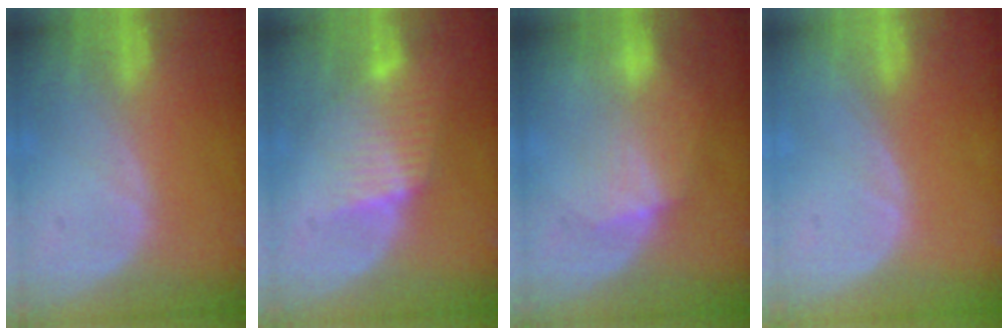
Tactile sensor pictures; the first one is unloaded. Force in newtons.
{"total": 6.5, "press": 5.8, "slide": 3.0}
{"total": 4.6, "press": 4.4, "slide": 1.1}
{"total": 0.0}